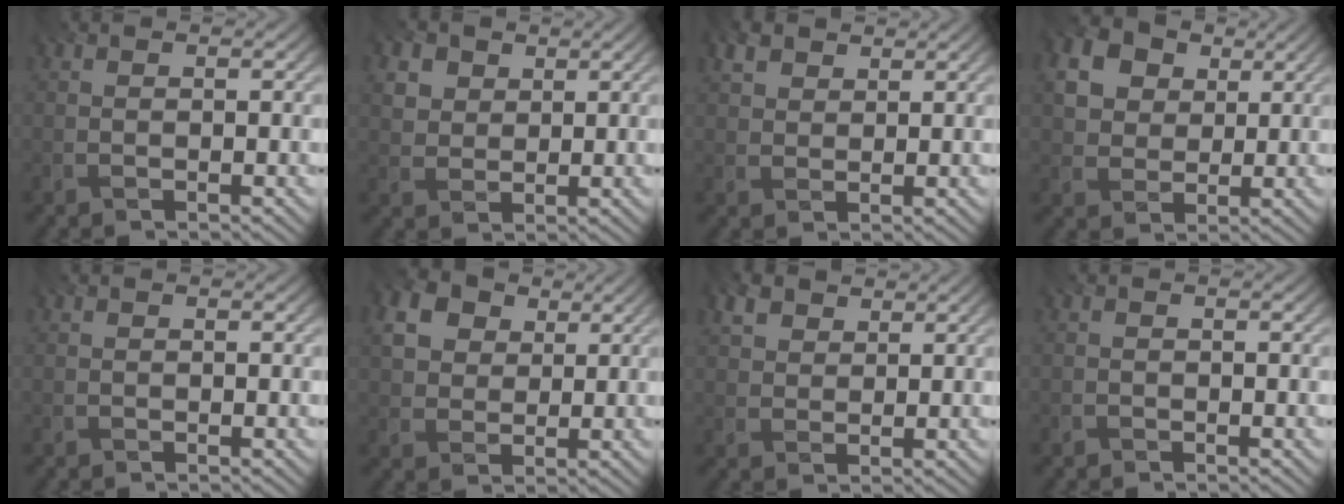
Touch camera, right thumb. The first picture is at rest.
{"total": 3.7, "force": [1.8, 2.9, 1.4], "torque": [-0.055, -0.012, 0.042]}
{"total": 2.9, "force": [1.9, 1.7, 1.2], "torque": [-0.033, 0.004, 0.039]}
{"total": 10.2, "force": [4.3, 7.9, 4.7], "torque": [-0.143, 0.016, 0.086]}
{"total": 0.0}
{"total": 6.4, "force": [2.8, 4.8, 3.2], "torque": [-0.104, 0.010, 0.048]}
{"total": 3.2, "force": [2.1, 2.0, 1.4], "torque": [-0.040, 0.004, 0.041]}
{"total": 1.1, "force": [-0.9, 0.5, -0.2], "torque": [0.000, 0.001, -0.018]}